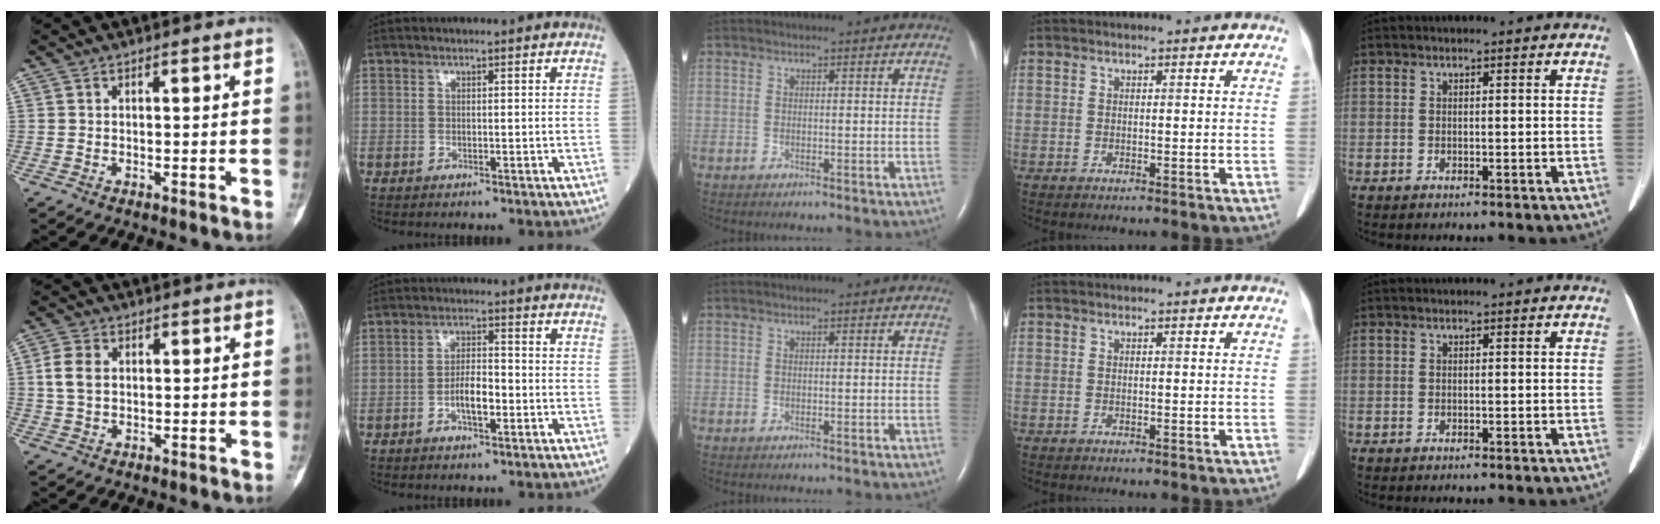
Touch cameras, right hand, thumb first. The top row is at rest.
{"thumb": {"total": 4.8, "force": [0.8, 3.4, 3.4], "torque": [-0.066, 0.004, 0.014]}, "index": {"total": 4.5, "force": [-1.5, 1.5, 4.0], "torque": [-0.073, 0.008, -0.029]}}